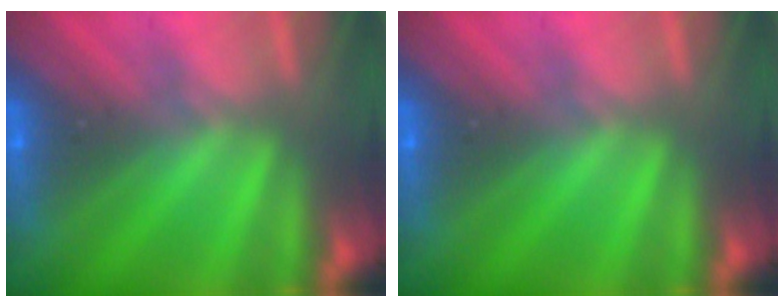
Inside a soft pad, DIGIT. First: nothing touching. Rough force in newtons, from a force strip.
{"total": 0.0}